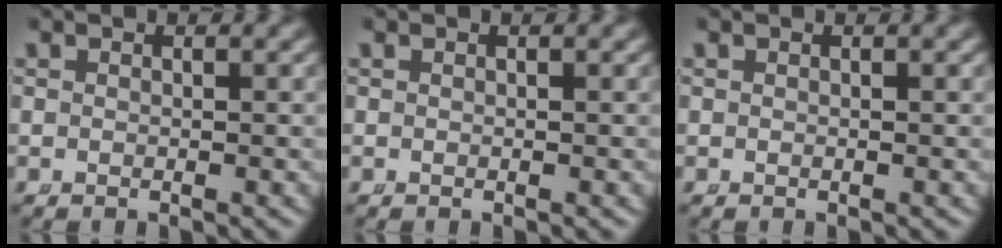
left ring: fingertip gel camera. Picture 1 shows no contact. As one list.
[{"total": 0.0}, {"total": 0.0}]